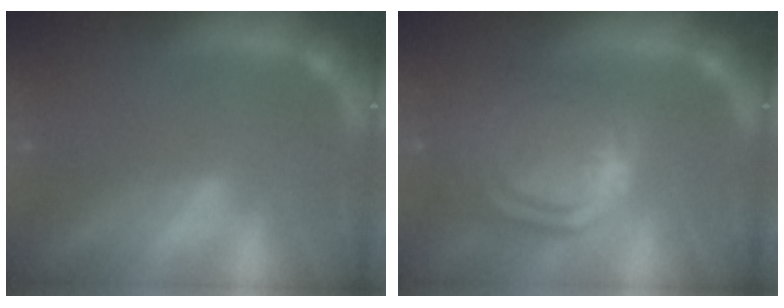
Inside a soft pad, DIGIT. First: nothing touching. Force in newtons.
{"total": 9.5}